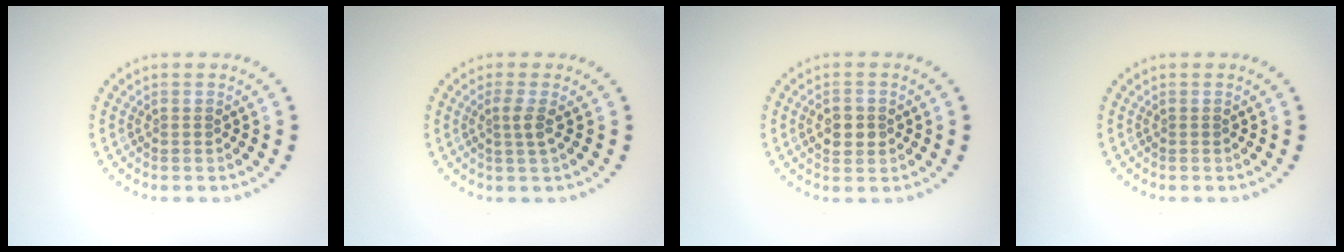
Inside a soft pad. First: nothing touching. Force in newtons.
{"total": 1.4, "press": 1.0, "slide": 1.0}
{"total": 2.6, "press": 2.6, "slide": 0.2}
{"total": 0.0}